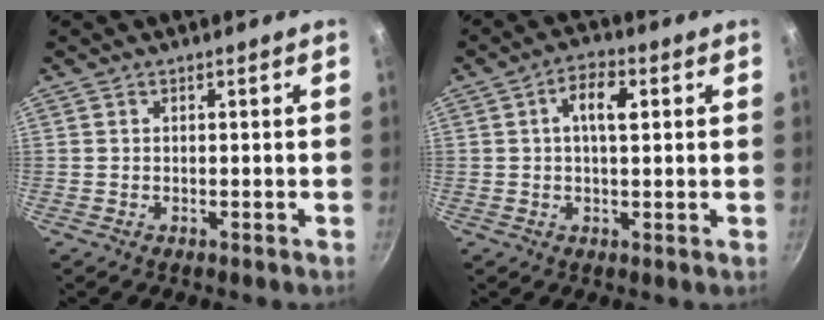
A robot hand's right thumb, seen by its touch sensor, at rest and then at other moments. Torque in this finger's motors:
{"motor_torque": [-0.25, 1.53, 0.79, 0.17, 0.03]}